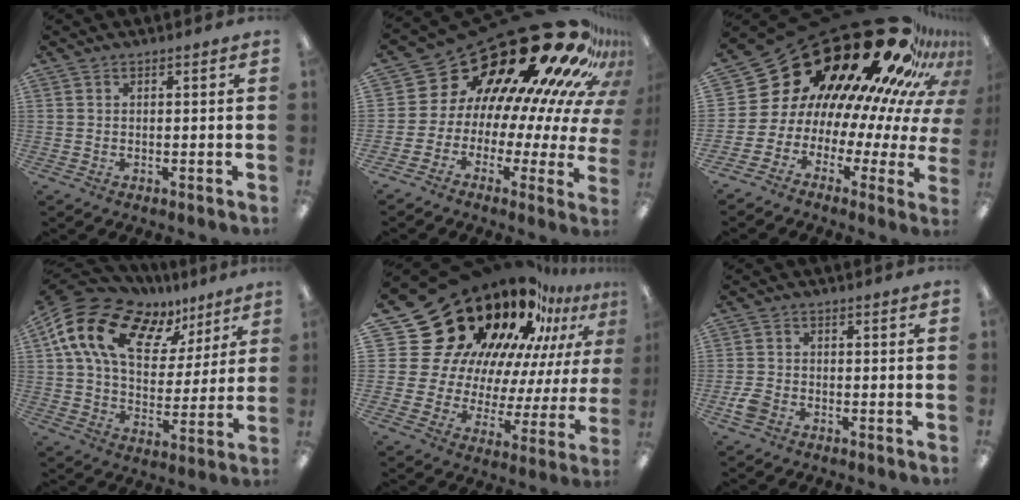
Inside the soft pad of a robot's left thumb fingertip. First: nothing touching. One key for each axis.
{"total": 28.2, "fx": 17.4, "fy": 13.0, "fz": 18.0, "tx": -0.249, "ty": -0.179, "tz": 0.333}
{"total": 32.1, "fx": 20.1, "fy": 16.2, "fz": 19.1, "tx": -0.249, "ty": -0.209, "tz": 0.411}
{"total": 18.3, "fx": 10.1, "fy": 10.7, "fz": 10.9, "tx": -0.215, "ty": -0.040, "tz": 0.183}
{"total": 27.8, "fx": 19.7, "fy": 16.0, "fz": 11.4, "tx": -0.181, "ty": -0.178, "tz": 0.388}
{"total": 3.4, "fx": -1.7, "fy": 2.3, "fz": 1.8, "tx": -0.040, "ty": 0.004, "tz": -0.033}